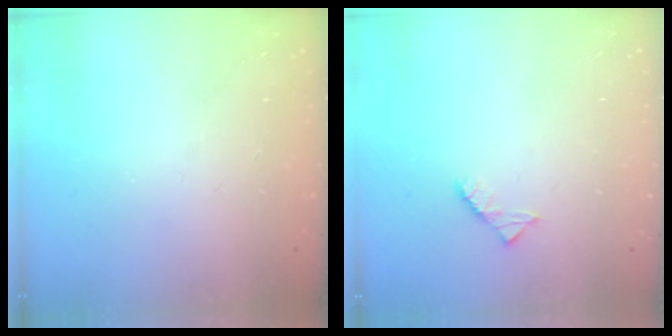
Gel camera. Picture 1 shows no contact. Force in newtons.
{"total": 2.6, "press": 2.6, "slide": 0.4}